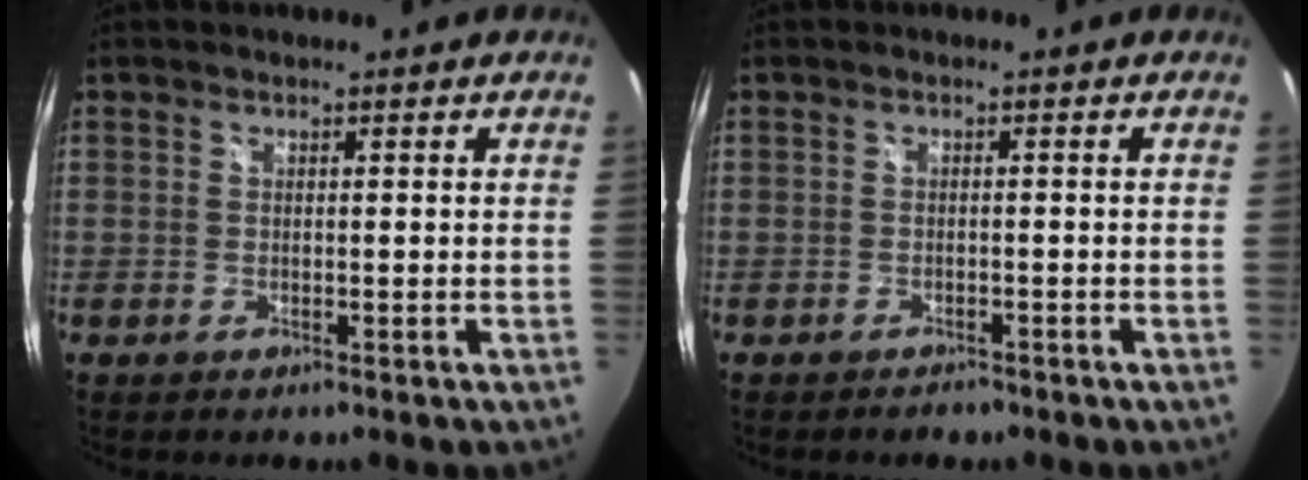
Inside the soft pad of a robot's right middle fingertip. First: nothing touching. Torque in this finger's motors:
{"motor_torque": [0.07, -0.51, -0.18, -0.01]}